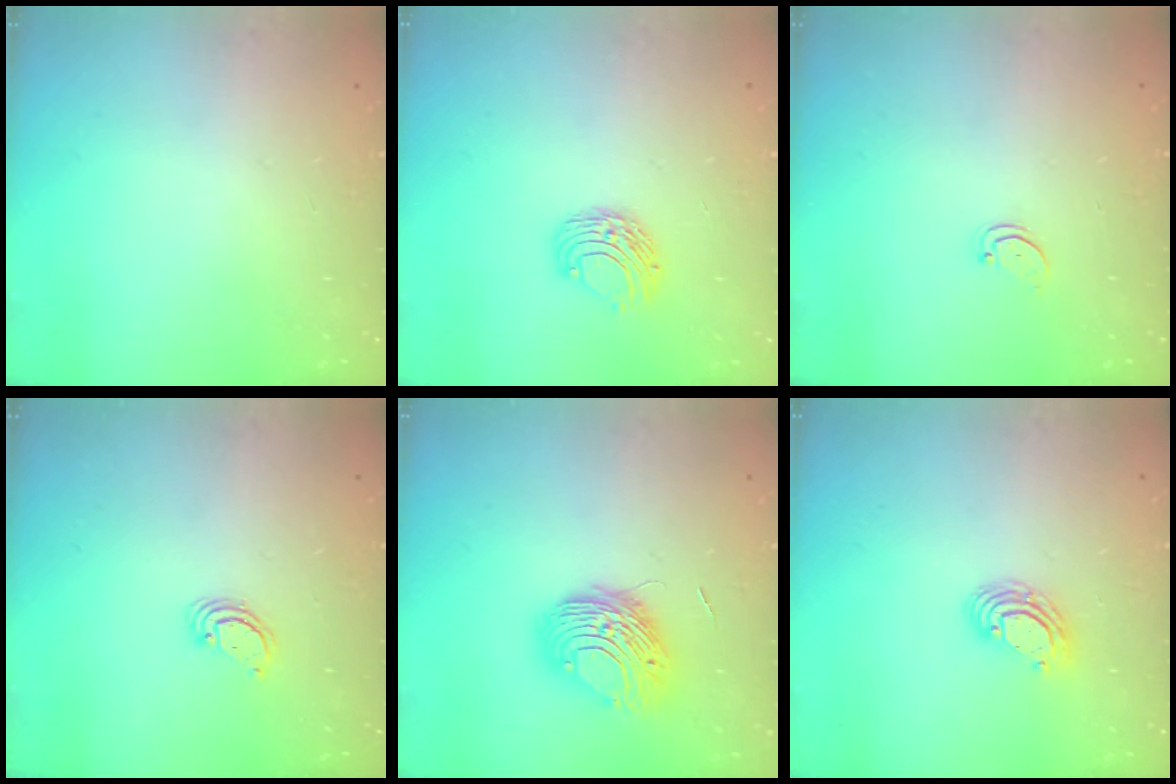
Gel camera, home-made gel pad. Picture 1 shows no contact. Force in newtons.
{"total": 7.7, "press": 7.7, "slide": 0.3}
{"total": 1.5, "press": 1.5, "slide": 0.3}
{"total": 2.3, "press": 2.3, "slide": 0.1}
{"total": 9.8, "press": 9.7, "slide": 1.2}
{"total": 8.2, "press": 8.1, "slide": 1.4}